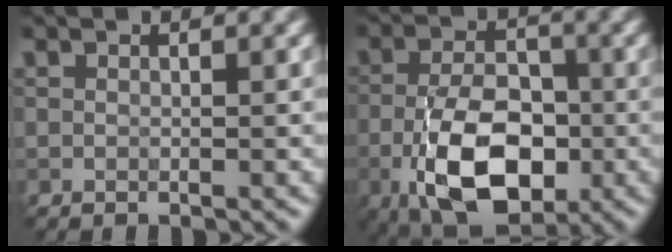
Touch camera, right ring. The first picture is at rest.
{"total": 9.0, "force": [-3.2, 4.7, 6.9], "torque": [-0.137, -0.006, -0.064]}